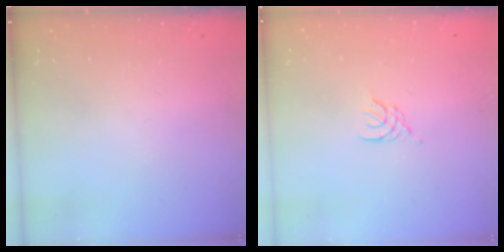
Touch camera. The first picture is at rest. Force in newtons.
{"total": 2.4, "press": 2.3, "slide": 0.5}